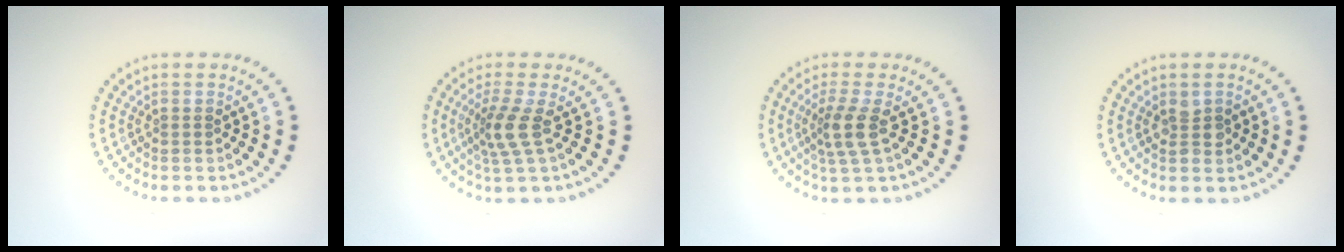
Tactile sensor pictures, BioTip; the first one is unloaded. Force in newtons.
{"total": 2.8, "press": 2.0, "slide": 1.9}
{"total": 2.8, "press": 2.2, "slide": 1.7}
{"total": 1.4, "press": 1.4, "slide": 0.2}